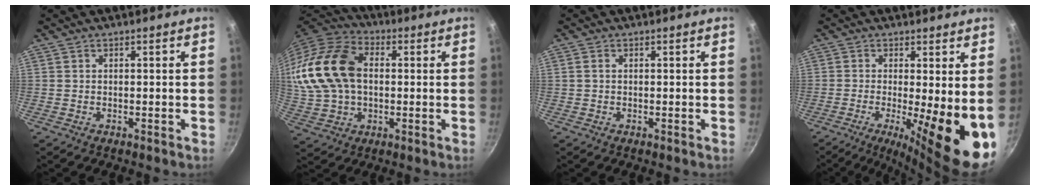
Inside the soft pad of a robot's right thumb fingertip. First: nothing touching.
{"total": 20.2, "force": [2.5, 14.2, 14.2], "torque": [-0.277, 0.028, 0.043]}
{"total": 0.9, "force": [0.1, 0.7, 0.6], "torque": [-0.009, 0.003, 0.001]}
{"total": 13.4, "force": [-2.0, 3.2, 12.9], "torque": [-0.169, -0.019, -0.027]}